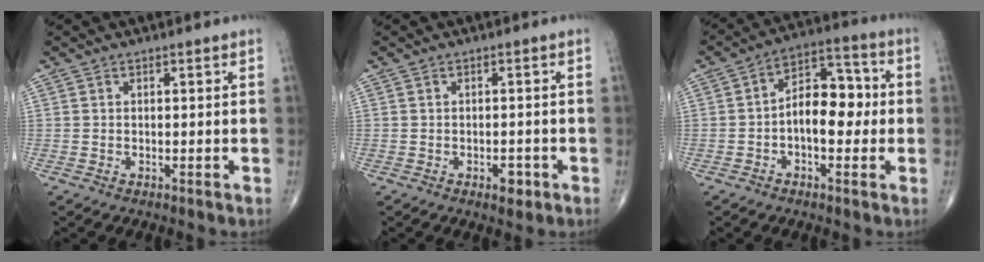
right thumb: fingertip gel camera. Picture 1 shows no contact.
{"total": 2.5, "force": [-1.2, 1.3, 1.8], "torque": [-0.014, 0.003, -0.015]}
{"total": 10.4, "force": [-0.9, 6.1, 8.4], "torque": [-0.107, 0.036, -0.025]}